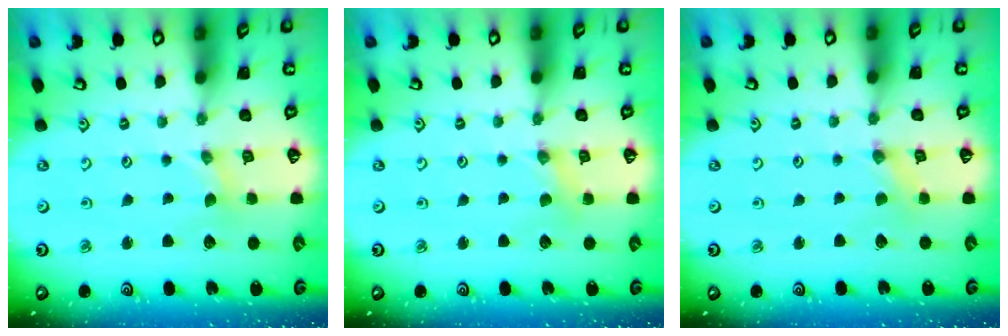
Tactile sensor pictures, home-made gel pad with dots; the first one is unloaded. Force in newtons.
{"total": 1.3, "press": 1.3, "slide": 0.3}
{"total": 0.0}